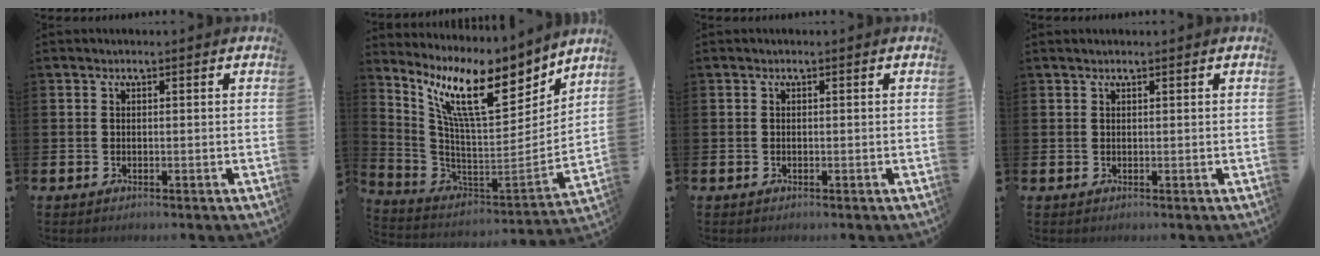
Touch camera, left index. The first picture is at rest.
{"total": 12.9, "force": [8.6, 3.3, 8.9], "torque": [-0.190, -0.055, 0.145]}
{"total": 0.0}
{"total": 0.5, "force": [0.5, 0.0, 0.2], "torque": [0.001, -0.001, 0.008]}